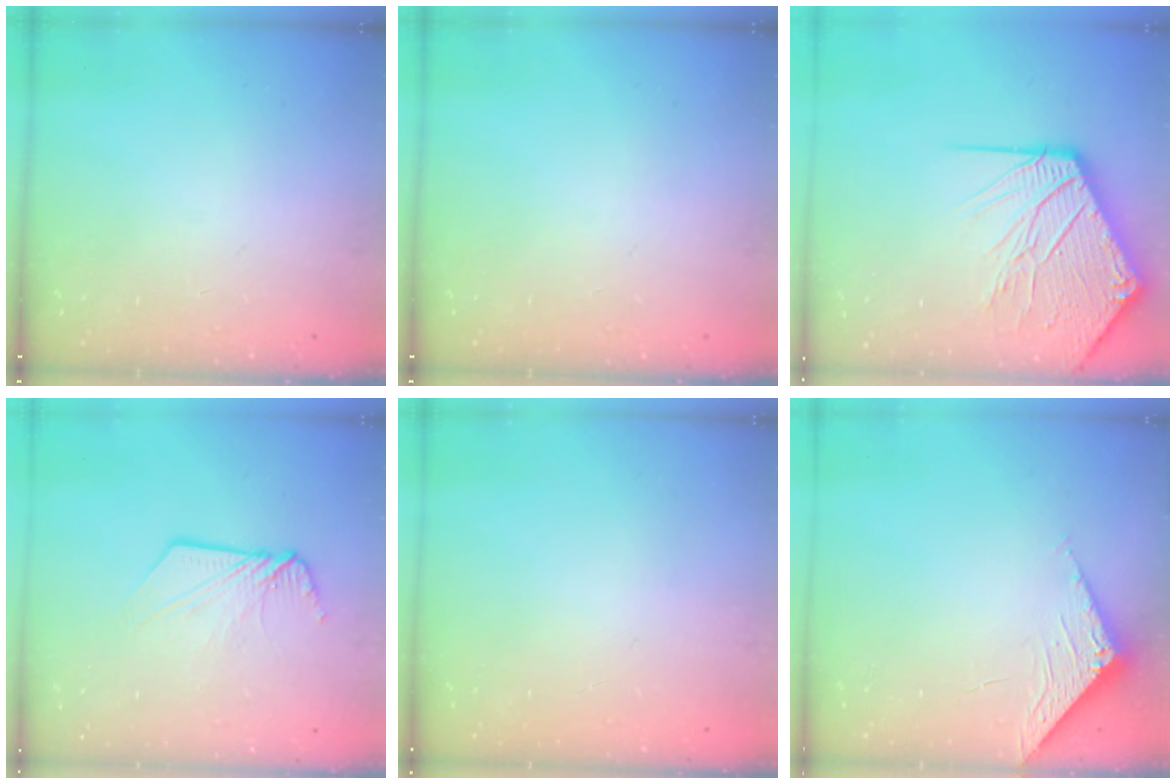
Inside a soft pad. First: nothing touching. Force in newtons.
{"total": 0.0}
{"total": 18.3, "press": 18.2, "slide": 2.4}
{"total": 8.3, "press": 8.3, "slide": 0.3}
{"total": 0.7, "press": 0.3, "slide": 0.7}
{"total": 6.9, "press": 6.9, "slide": 0.5}